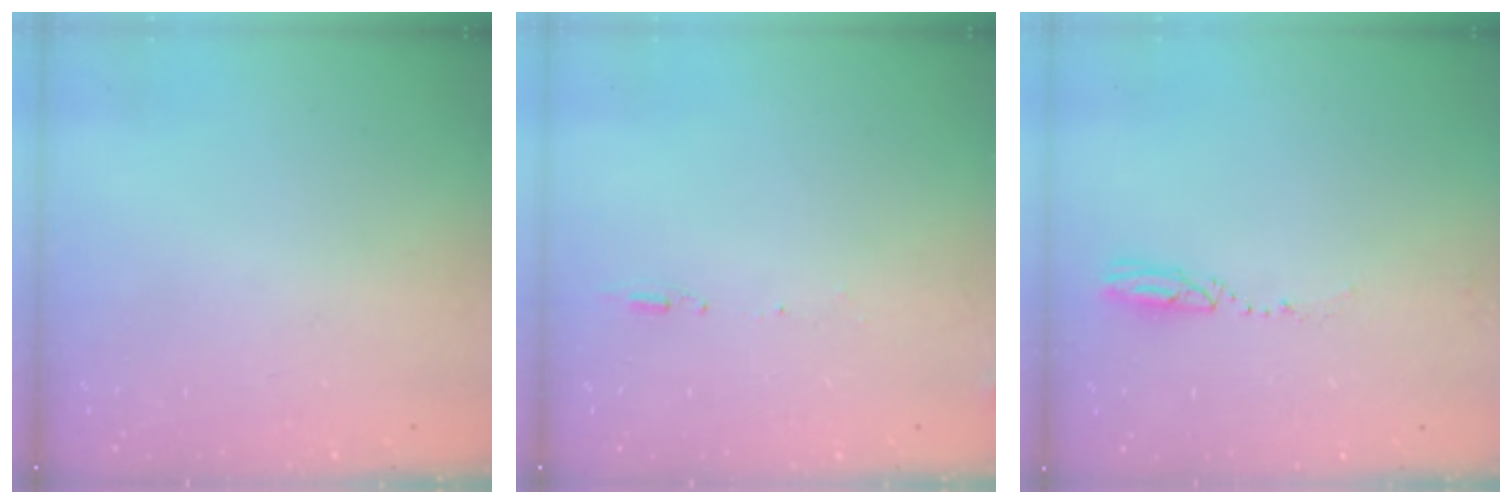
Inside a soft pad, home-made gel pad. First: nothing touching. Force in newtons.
{"total": 5.6, "press": 5.3, "slide": 1.7}
{"total": 3.3, "press": 3.1, "slide": 1.2}